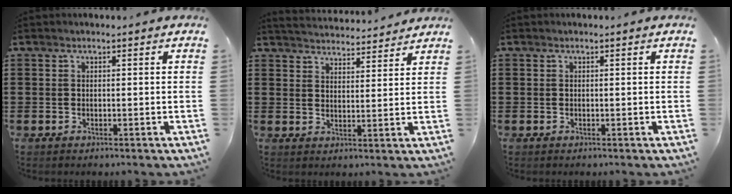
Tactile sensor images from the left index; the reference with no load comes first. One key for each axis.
{"total": 3.7, "fx": 3.7, "fy": 0.1, "fz": 0.1, "tx": -0.016, "ty": -0.021, "tz": 0.066}
{"total": 0.0}